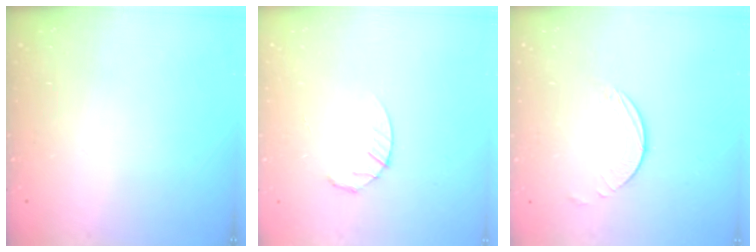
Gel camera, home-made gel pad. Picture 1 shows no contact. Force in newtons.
{"total": 3.9, "press": 3.9, "slide": 0.5}
{"total": 1.6, "press": 1.6, "slide": 0.2}